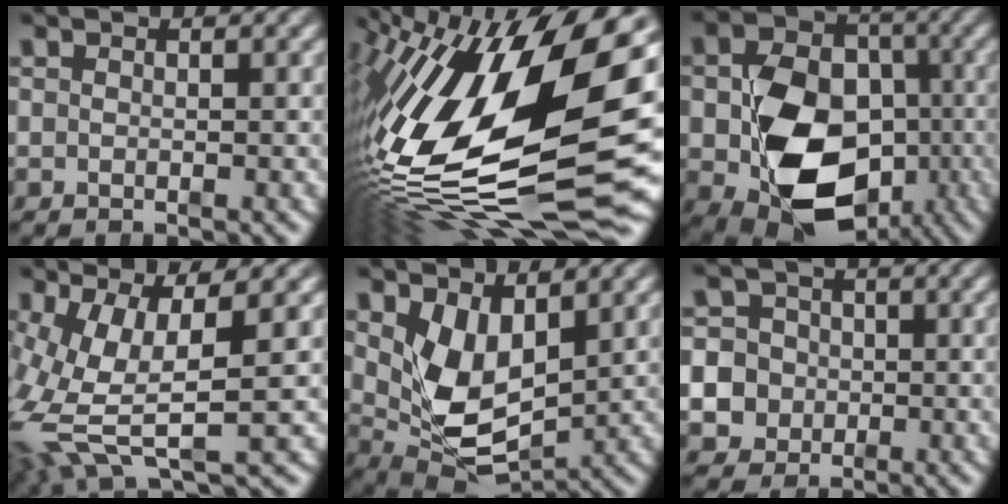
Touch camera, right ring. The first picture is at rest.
{"total": 17.1, "force": [-2.3, 6.8, 15.5], "torque": [-0.246, -0.009, -0.018]}
{"total": 12.9, "force": [-4.1, 9.0, 8.3], "torque": [-0.171, -0.060, -0.043]}
{"total": 9.5, "force": [-0.8, 6.0, 7.2], "torque": [-0.166, -0.038, 0.002]}
{"total": 8.5, "force": [0.2, 5.8, 6.2], "torque": [-0.131, -0.040, 0.020]}
{"total": 10.7, "force": [-2.0, 10.0, 3.3], "torque": [-0.098, -0.044, -0.033]}